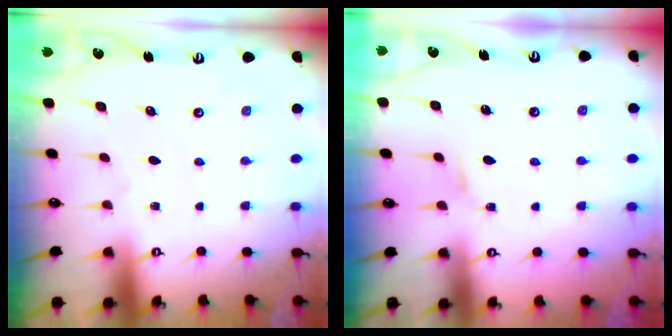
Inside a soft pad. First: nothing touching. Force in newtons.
{"total": 4.8, "press": 4.8, "slide": 0.8}